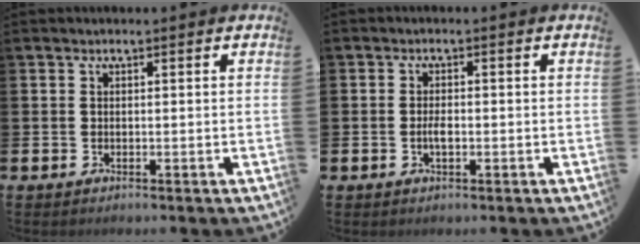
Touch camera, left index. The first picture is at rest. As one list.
[{"total": 1.9, "force": [-0.4, 0.8, 1.6], "torque": [-0.026, -0.001, -0.009]}]